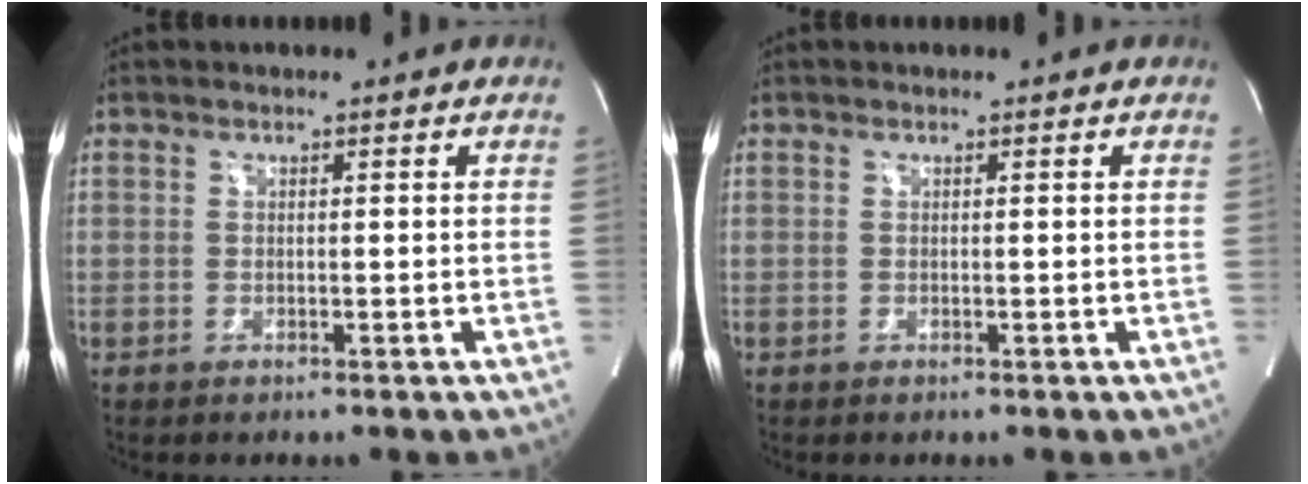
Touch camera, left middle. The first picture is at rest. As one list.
[{"total": 0.0}]